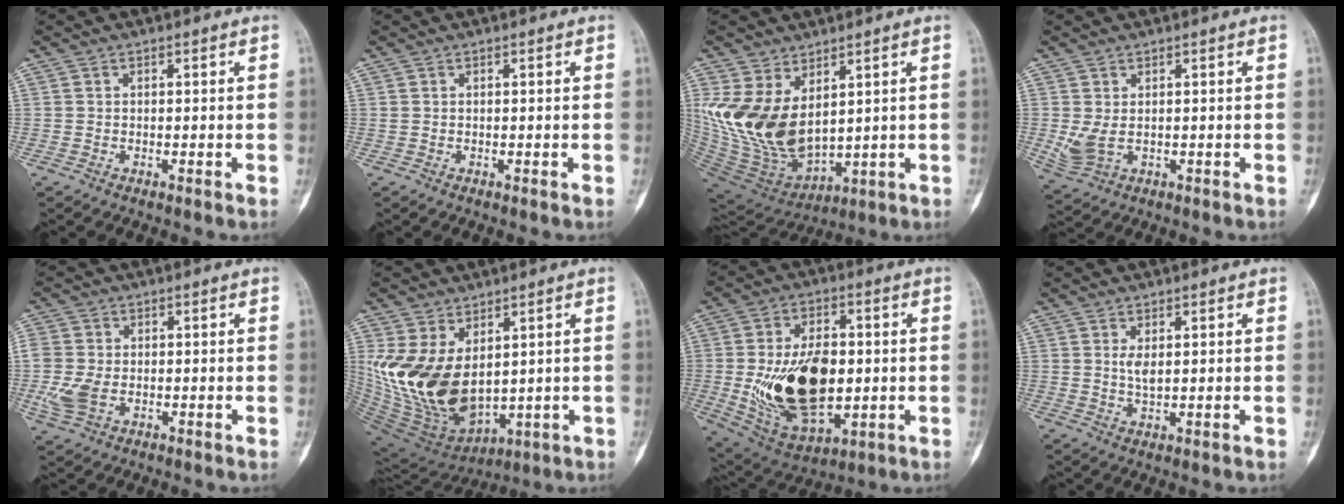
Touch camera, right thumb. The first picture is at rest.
{"total": 0.0}
{"total": 15.8, "force": [4.4, 9.5, 11.8], "torque": [-0.224, -0.037, 0.114]}
{"total": 4.2, "force": [0.2, 2.5, 3.4], "torque": [-0.083, -0.002, 0.021]}
{"total": 6.9, "force": [-1.1, 4.7, 4.9], "torque": [-0.125, 0.000, -0.020]}
{"total": 17.0, "force": [2.8, 10.5, 13.1], "torque": [-0.244, -0.031, 0.090]}
{"total": 20.7, "force": [-1.3, 12.0, 16.9], "torque": [-0.271, -0.007, 0.001]}
{"total": 2.3, "force": [0.7, 0.7, 2.1], "torque": [-0.038, -0.010, 0.016]}